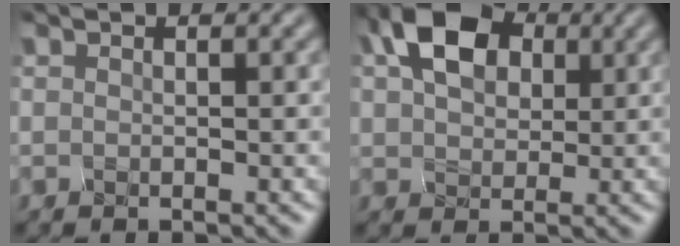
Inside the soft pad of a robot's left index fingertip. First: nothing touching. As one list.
[{"total": 4.6, "force": [2.4, 3.2, 2.4], "torque": [-0.074, 0.011, 0.064]}]